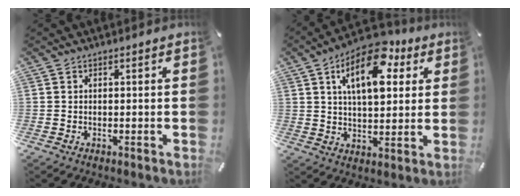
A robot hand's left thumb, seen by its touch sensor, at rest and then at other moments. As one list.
[{"total": 15.4, "force": [6.7, 8.1, 11.3], "torque": [-0.177, -0.019, 0.111]}]